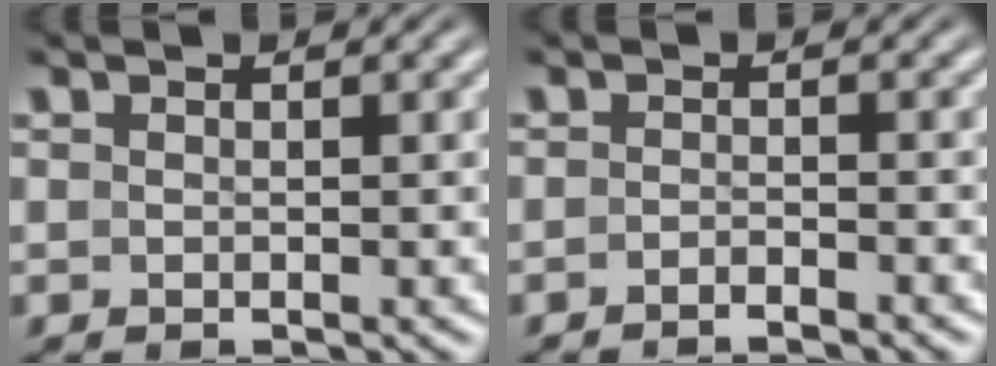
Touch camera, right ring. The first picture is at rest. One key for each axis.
{"total": 1.9, "fx": -1.8, "fy": -0.2, "fz": 0.3, "tx": -0.008, "ty": -0.003, "tz": -0.033}